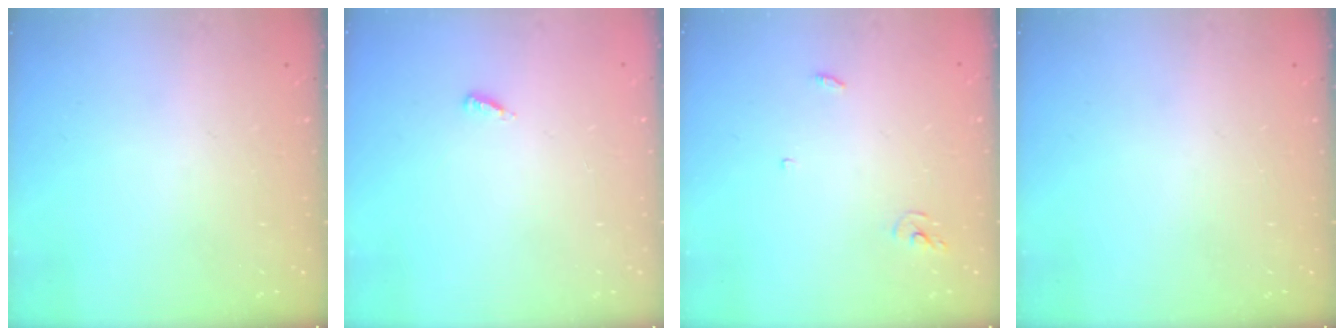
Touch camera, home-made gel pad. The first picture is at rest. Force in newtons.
{"total": 3.2, "press": 3.2, "slide": 0.5}
{"total": 3.3, "press": 3.2, "slide": 0.3}
{"total": 0.0}